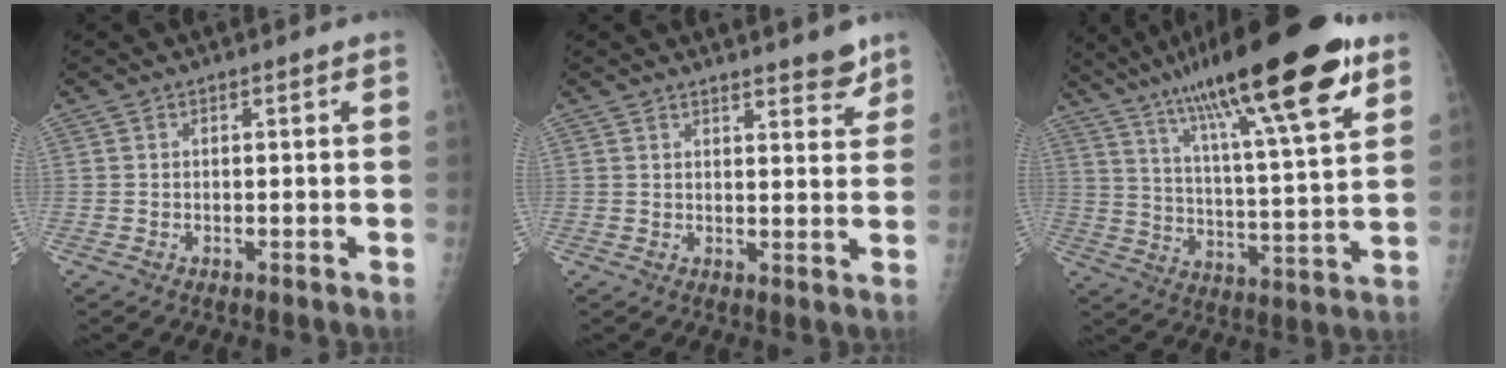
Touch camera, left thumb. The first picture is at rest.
{"total": 4.8, "force": [4.1, 1.2, 2.3], "torque": [-0.014, -0.027, 0.050]}
{"total": 25.9, "force": [15.9, 4.6, 20.0], "torque": [-0.317, -0.039, 0.254]}